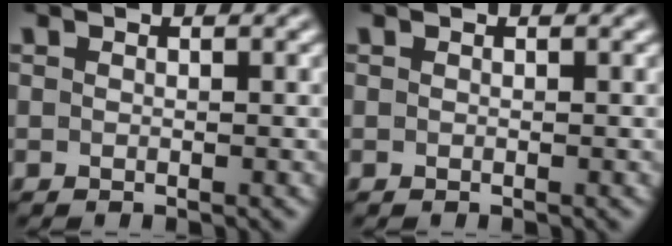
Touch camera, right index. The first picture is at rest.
{"total": 0.0}